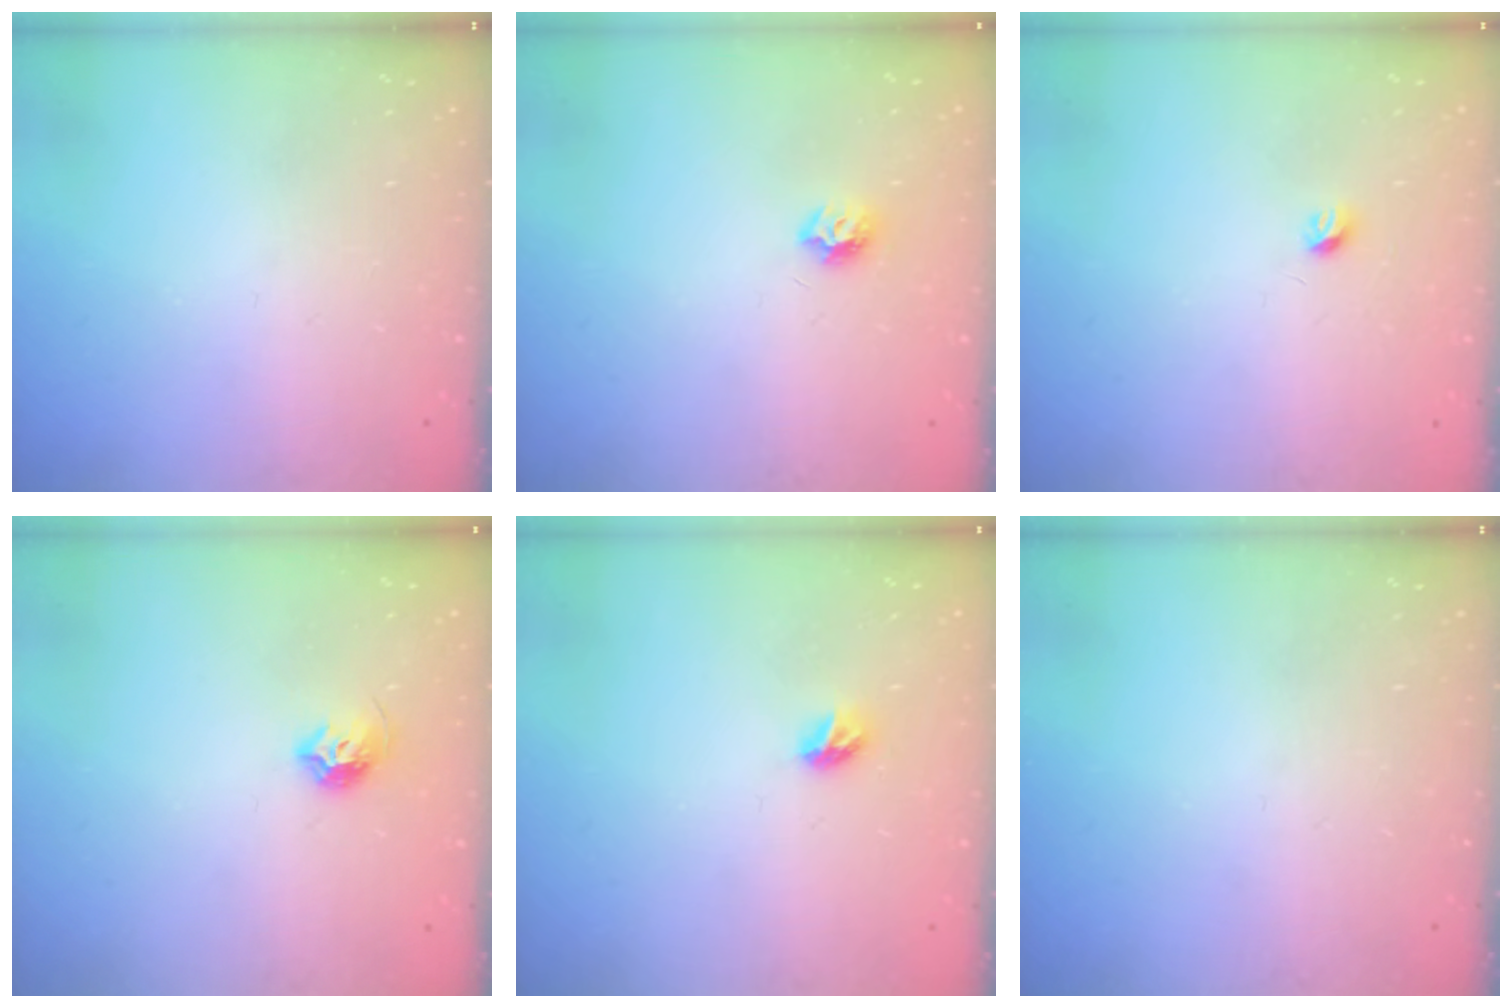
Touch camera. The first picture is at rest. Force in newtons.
{"total": 6.8, "press": 6.8, "slide": 0.6}
{"total": 3.6, "press": 3.5, "slide": 0.6}
{"total": 7.0, "press": 6.9, "slide": 0.8}
{"total": 5.8, "press": 5.8, "slide": 0.7}
{"total": 0.0}